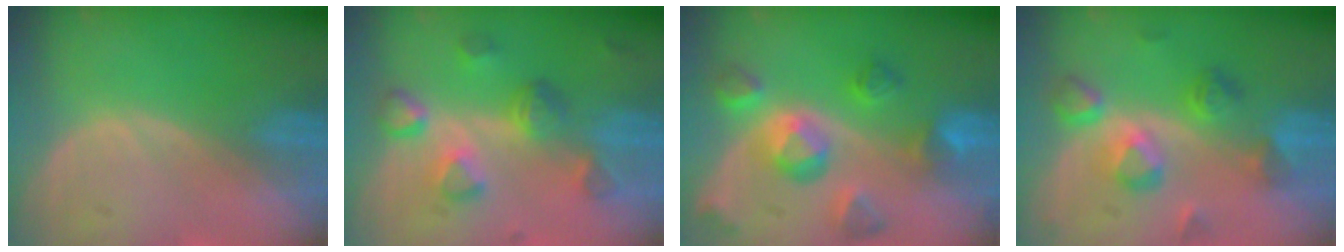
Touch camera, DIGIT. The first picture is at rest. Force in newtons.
{"total": 8.1, "press": 7.2, "slide": 3.7}
{"total": 9.7, "press": 8.8, "slide": 4.1}
{"total": 7.5, "press": 7.4, "slide": 0.8}